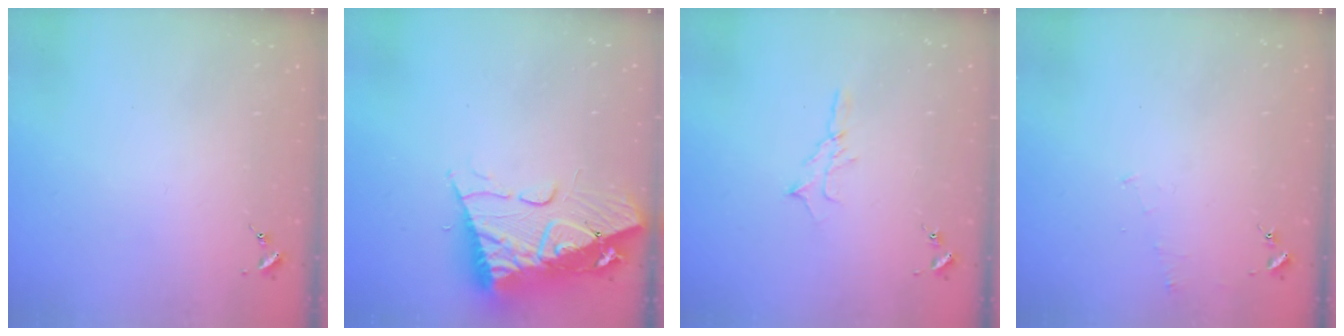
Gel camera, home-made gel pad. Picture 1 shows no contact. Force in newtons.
{"total": 16.8, "press": 16.7, "slide": 1.6}
{"total": 6.1, "press": 6.1, "slide": 0.6}
{"total": 4.5, "press": 4.5, "slide": 0.5}